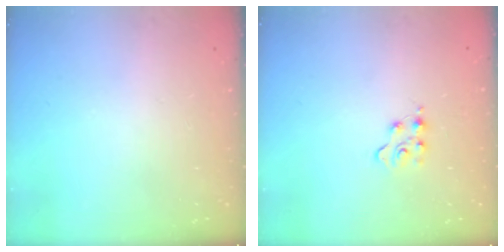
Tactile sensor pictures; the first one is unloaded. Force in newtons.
{"total": 3.4, "press": 3.3, "slide": 0.4}